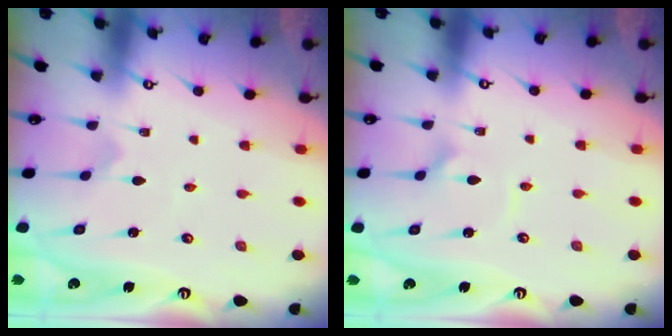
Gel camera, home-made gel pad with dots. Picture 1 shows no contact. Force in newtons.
{"total": 2.8, "press": 2.8, "slide": 0.3}